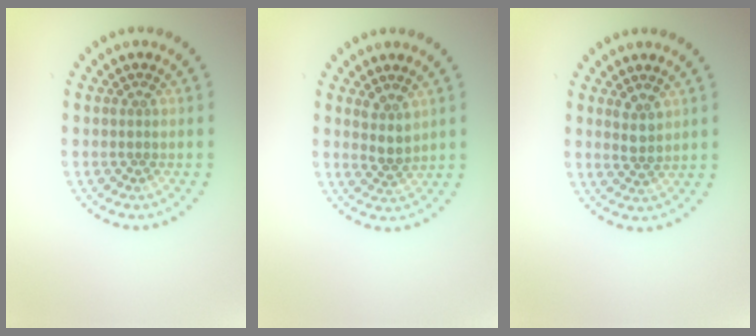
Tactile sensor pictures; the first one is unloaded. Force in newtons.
{"total": 2.2, "press": 1.7, "slide": 1.3}
{"total": 1.6, "press": 1.5, "slide": 0.7}